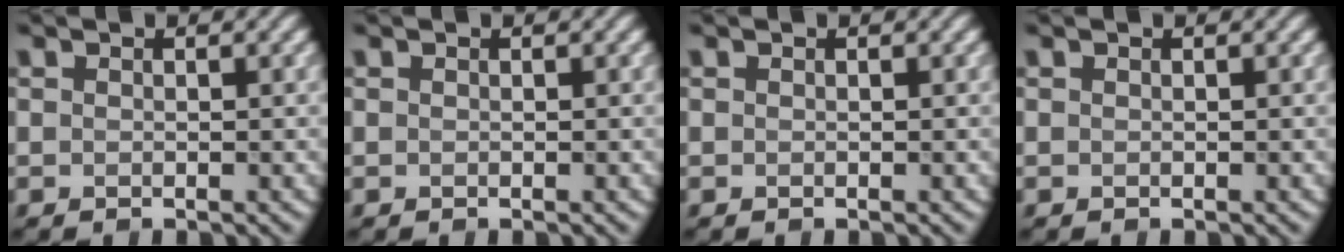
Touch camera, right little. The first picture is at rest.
{"total": 0.0}
{"total": 0.0}
{"total": 0.0}